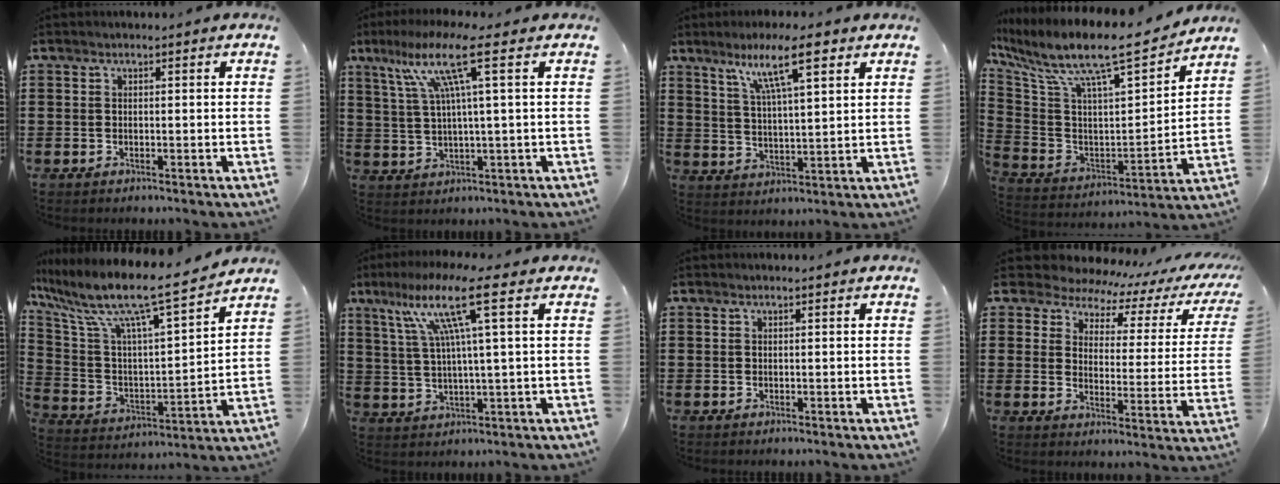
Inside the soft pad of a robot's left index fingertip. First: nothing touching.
{"total": 10.2, "force": [4.1, 0.2, 9.3], "torque": [-0.194, 0.002, 0.063]}
{"total": 10.0, "force": [6.2, 2.1, 7.6], "torque": [-0.138, -0.010, 0.100]}
{"total": 10.3, "force": [8.3, 1.5, 6.0], "torque": [-0.152, -0.065, 0.135]}
{"total": 10.3, "force": [8.0, 0.9, 6.5], "torque": [-0.159, -0.061, 0.124]}
{"total": 11.3, "force": [5.0, 0.2, 10.1], "torque": [-0.219, -0.003, 0.073]}
{"total": 0.0}
{"total": 5.6, "force": [5.0, 2.3, 1.3], "torque": [-0.052, -0.033, 0.083]}